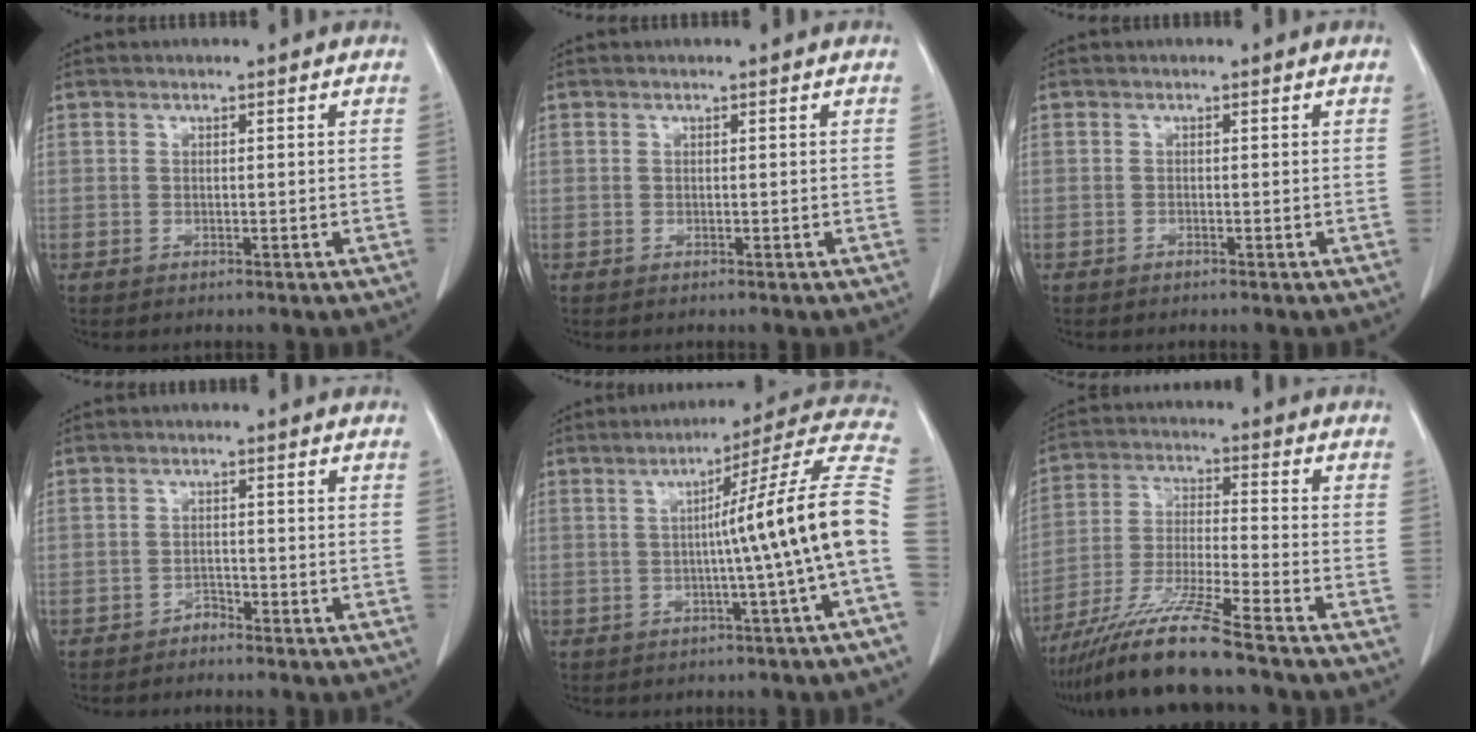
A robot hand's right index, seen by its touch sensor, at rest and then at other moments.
{"total": 0.0}
{"total": 0.0}
{"total": 1.3, "force": [-1.2, 0.4, 0.1], "torque": [0.001, 0.002, -0.022]}
{"total": 14.8, "force": [-1.7, -2.3, 14.5], "torque": [-0.179, 0.025, -0.032]}
{"total": 12.7, "force": [-10.0, -0.9, 7.9], "torque": [-0.153, -0.026, -0.184]}